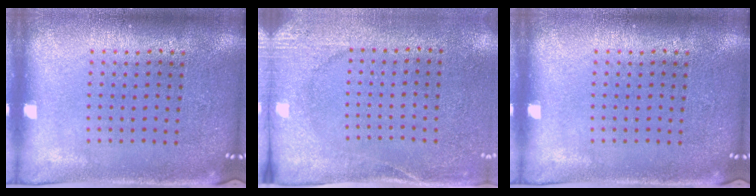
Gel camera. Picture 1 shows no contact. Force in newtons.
{"total": 2.7, "press": 2.2, "slide": 1.5}
{"total": 0.0}